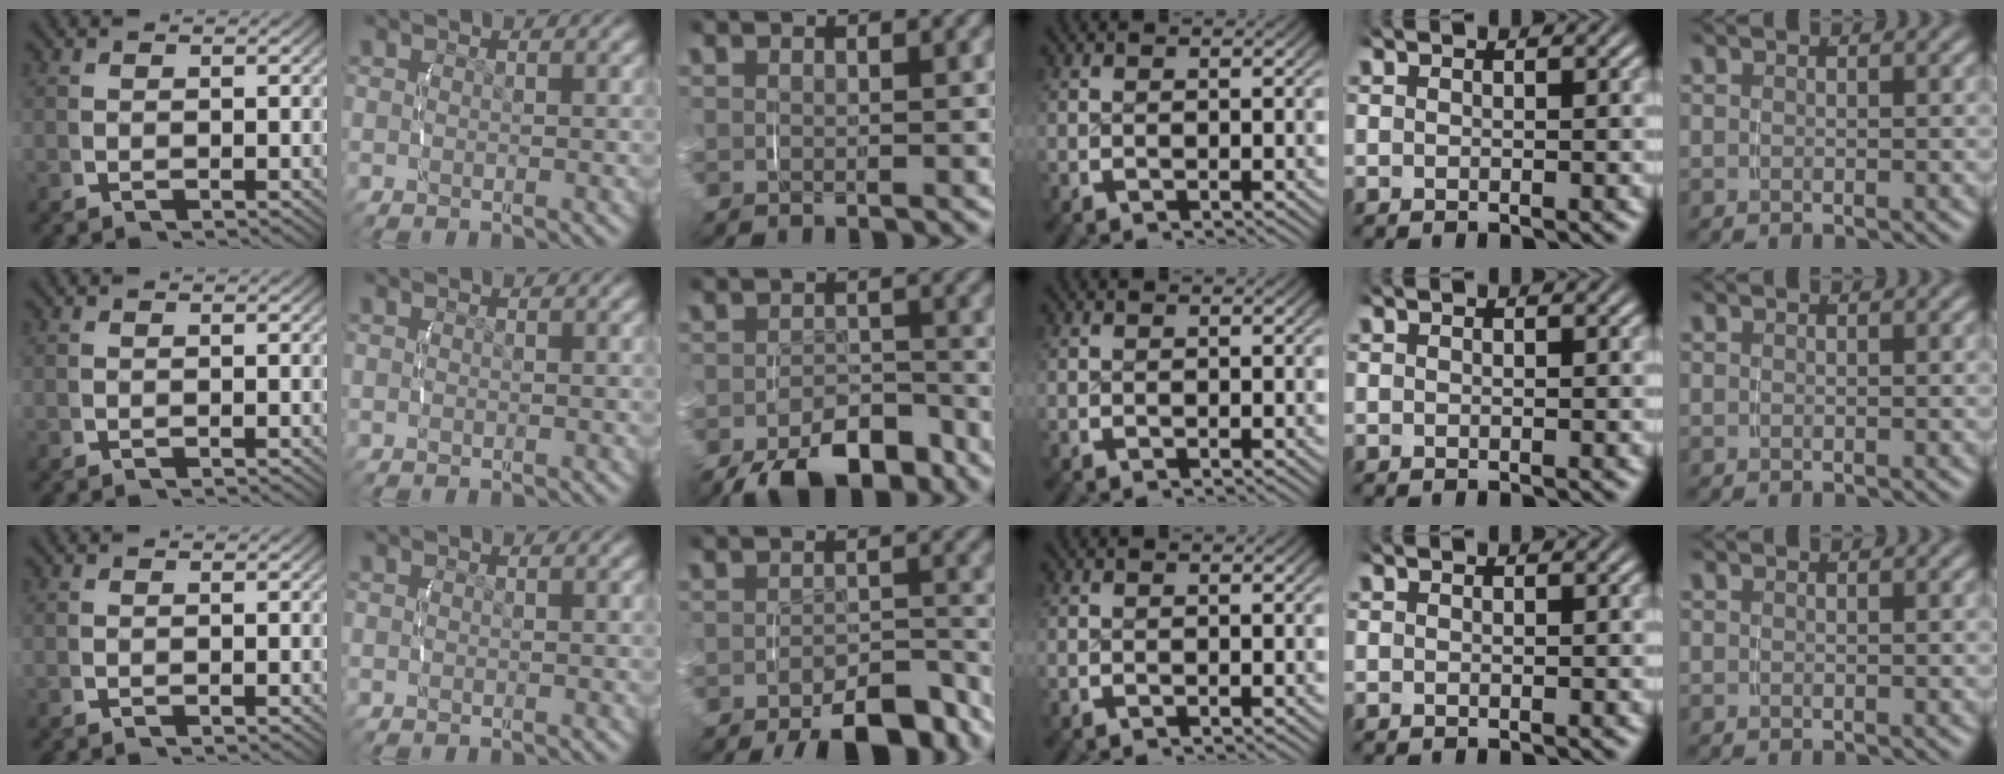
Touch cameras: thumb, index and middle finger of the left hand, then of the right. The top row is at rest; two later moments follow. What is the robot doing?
{"motion": "grasp_and_lifting", "object": "velcro strap"}